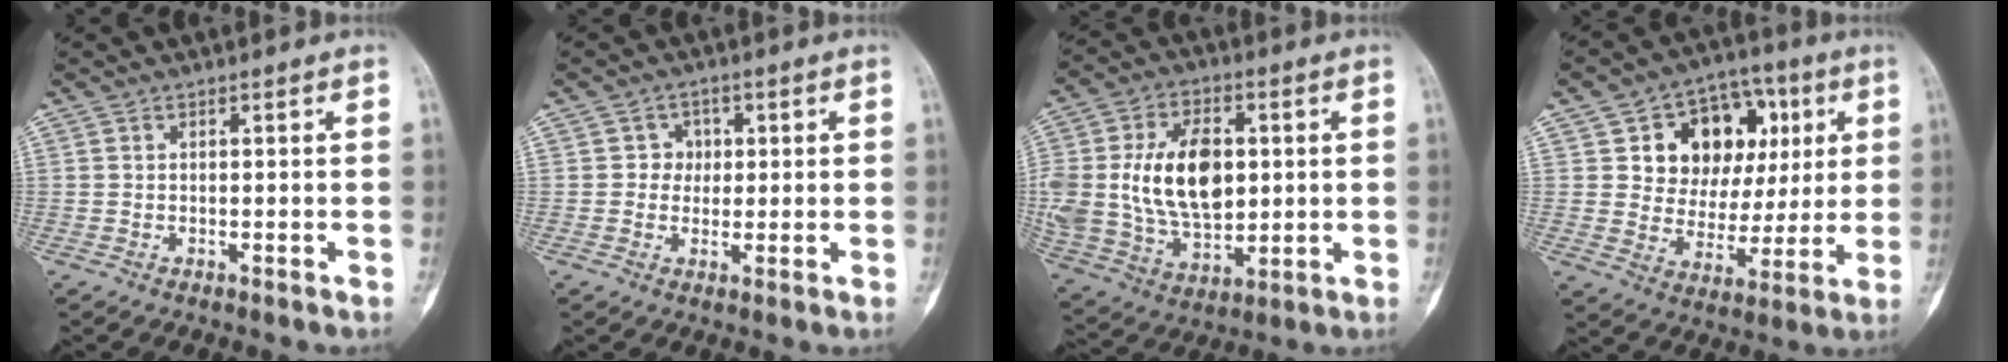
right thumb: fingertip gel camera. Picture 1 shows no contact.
{"total": 3.4, "force": [0.6, 3.2, 1.0], "torque": [0.016, 0.007, 0.001]}
{"total": 21.0, "force": [2.4, 13.6, 15.8], "torque": [-0.291, -0.007, 0.057]}
{"total": 16.8, "force": [4.9, 12.7, 9.9], "torque": [-0.086, 0.006, 0.085]}